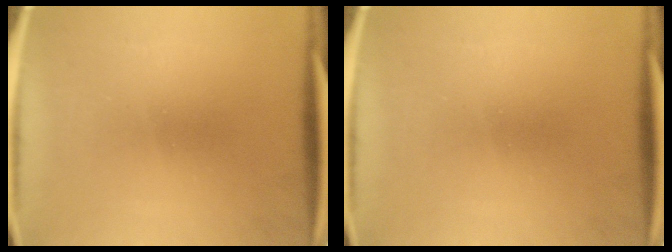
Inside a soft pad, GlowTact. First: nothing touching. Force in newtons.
{"total": 0.0}